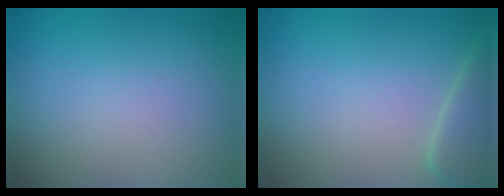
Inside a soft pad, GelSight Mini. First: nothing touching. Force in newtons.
{"total": 2.8, "press": 2.8, "slide": 0.2}